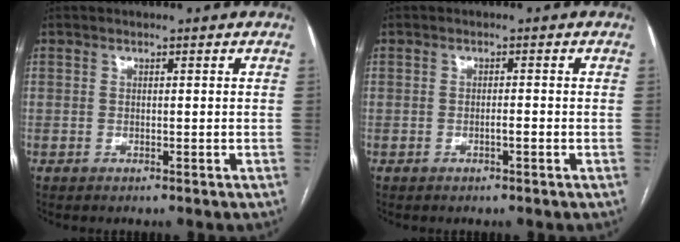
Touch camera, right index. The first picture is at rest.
{"total": 1.1, "force": [-0.5, 0.1, 1.0], "torque": [-0.017, 0.002, -0.010]}